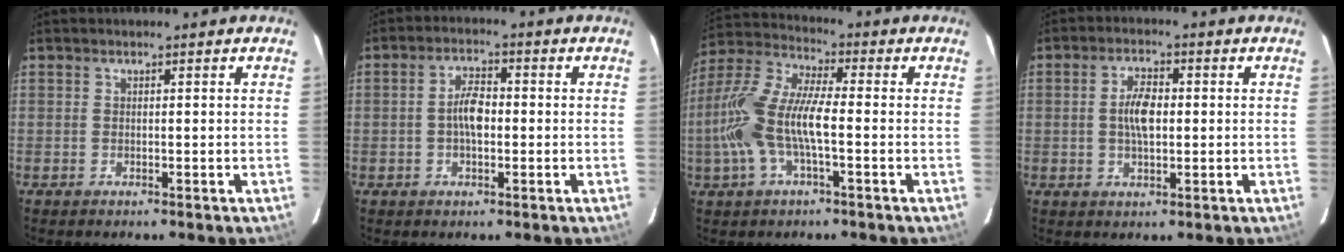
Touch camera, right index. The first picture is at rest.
{"total": 4.7, "force": [-0.5, 2.2, 4.1], "torque": [-0.079, 0.010, -0.009]}
{"total": 13.6, "force": [-2.5, 4.2, 12.7], "torque": [-0.271, 0.004, -0.049]}
{"total": 5.3, "force": [0.1, 2.5, 4.7], "torque": [-0.090, 0.007, 0.003]}